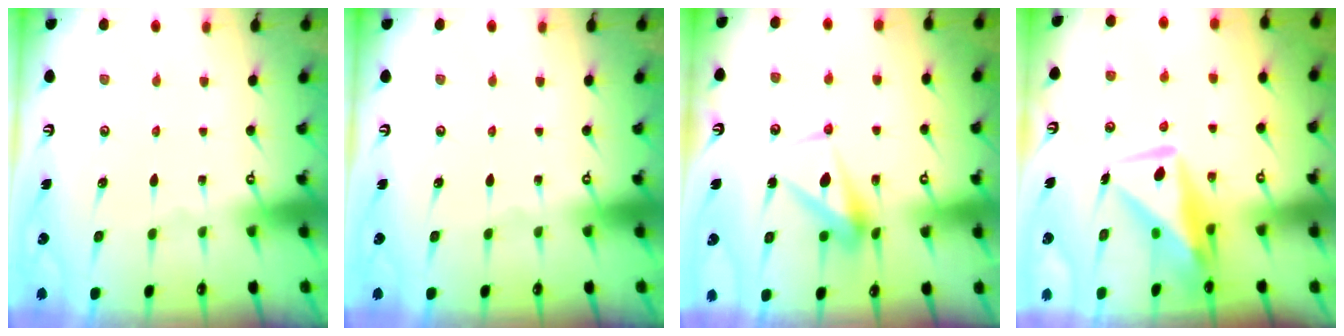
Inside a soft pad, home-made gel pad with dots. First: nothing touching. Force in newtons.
{"total": 0.0}
{"total": 11.0, "press": 10.9, "slide": 0.7}
{"total": 11.7, "press": 11.6, "slide": 1.1}